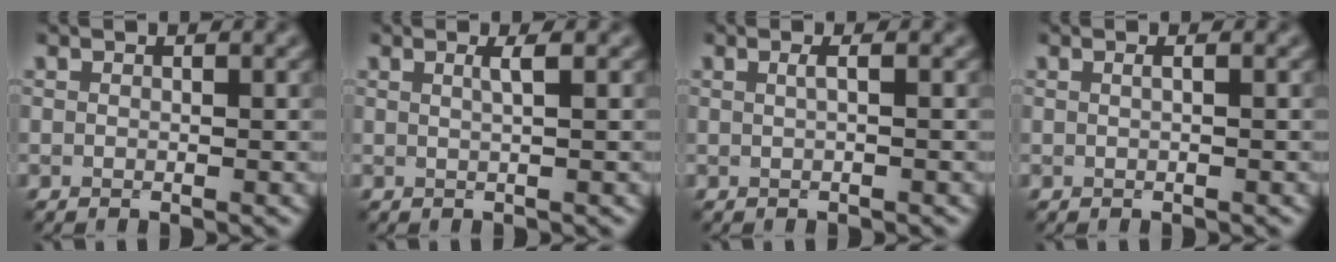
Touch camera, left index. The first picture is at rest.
{"total": 1.5, "force": [0.5, 0.3, 1.4], "torque": [-0.018, 0.004, 0.003]}
{"total": 1.0, "force": [0.2, 0.2, 1.0], "torque": [-0.016, 0.007, -0.001]}
{"total": 0.7, "force": [0.2, 0.1, 0.6], "torque": [-0.011, 0.003, -0.002]}